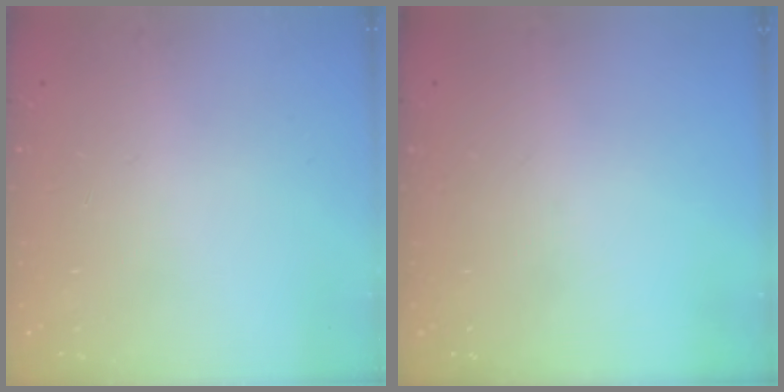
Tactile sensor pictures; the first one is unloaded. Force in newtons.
{"total": 0.0}